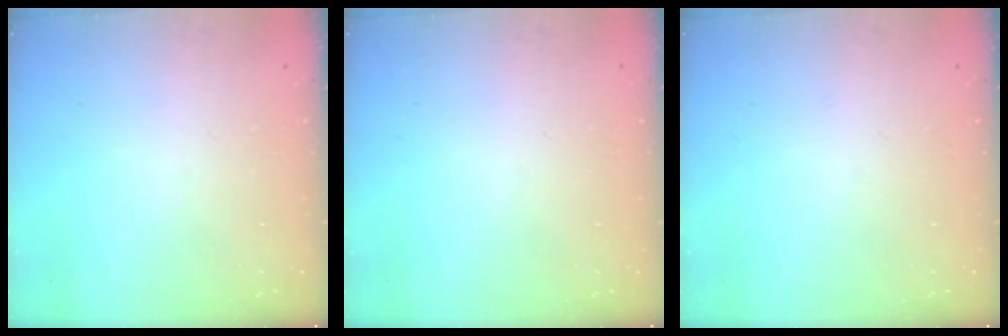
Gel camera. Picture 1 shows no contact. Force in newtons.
{"total": 0.0}
{"total": 0.0}